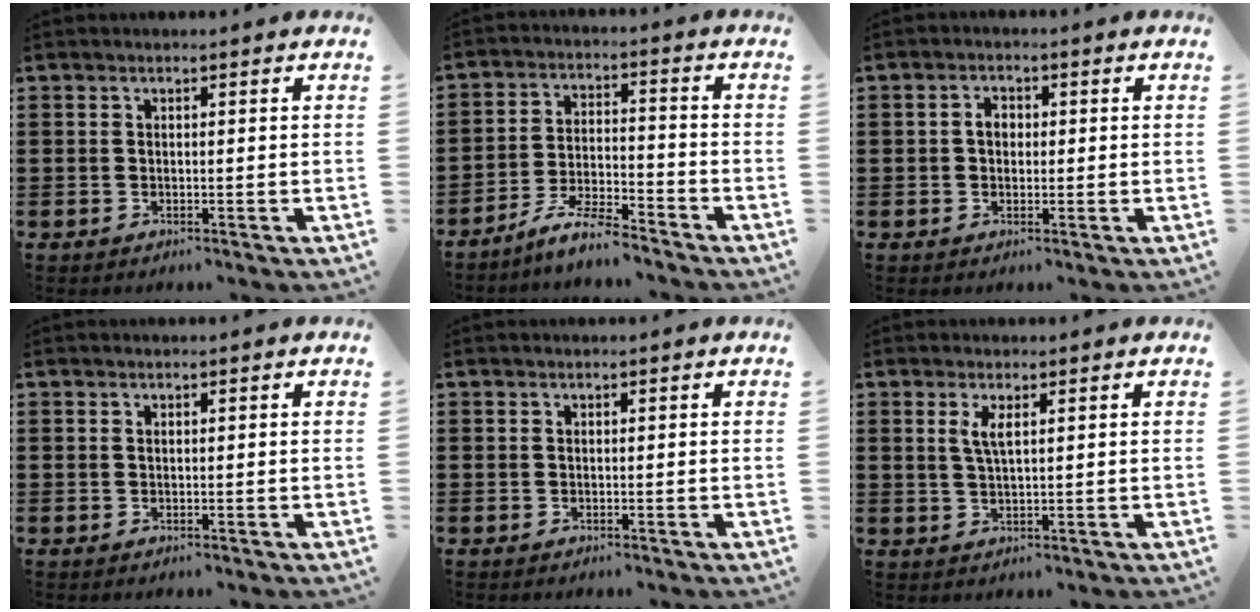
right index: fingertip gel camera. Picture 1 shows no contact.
{"total": 6.2, "force": [-5.6, 0.3, 2.5], "torque": [-0.061, -0.003, -0.111]}
{"total": 2.1, "force": [0.1, 1.5, 1.5], "torque": [-0.031, 0.006, 0.000]}
{"total": 0.0}
{"total": 0.0}
{"total": 2.6, "force": [1.1, 0.7, 2.3], "torque": [-0.049, 0.004, 0.018]}